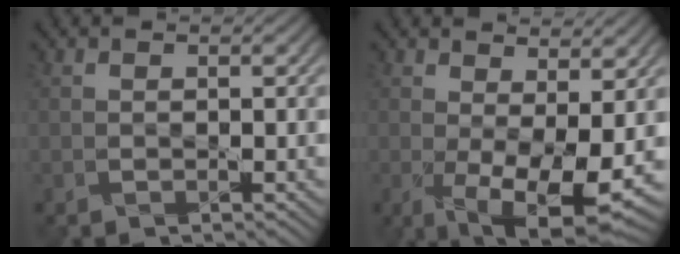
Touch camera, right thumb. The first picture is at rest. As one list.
[{"total": 8.5, "force": [-0.9, 3.5, 7.7], "torque": [-0.144, -0.023, -0.003]}]